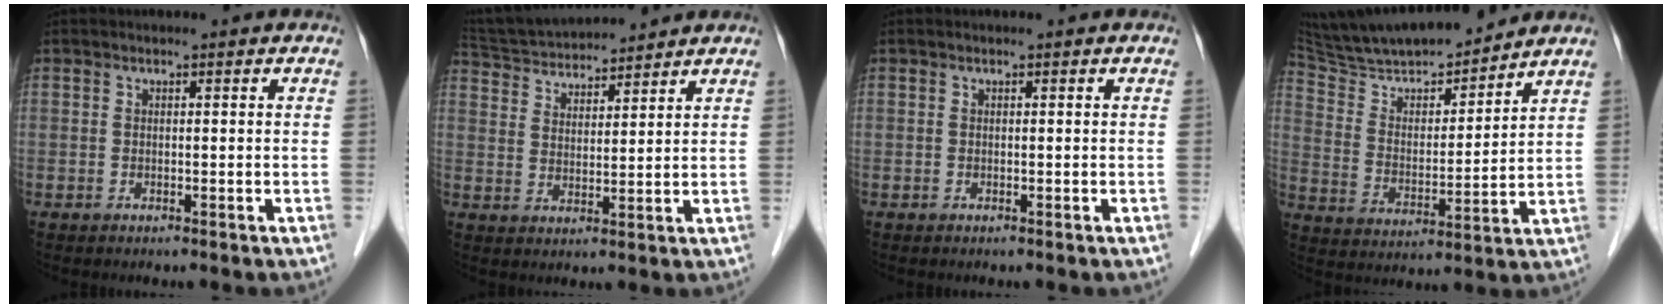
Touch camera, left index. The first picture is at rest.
{"total": 12.1, "force": [11.4, 1.7, 3.5], "torque": [-0.071, 0.031, 0.198]}
{"total": 0.0}
{"total": 17.2, "force": [15.8, 1.9, 6.7], "torque": [-0.121, 0.004, 0.276]}